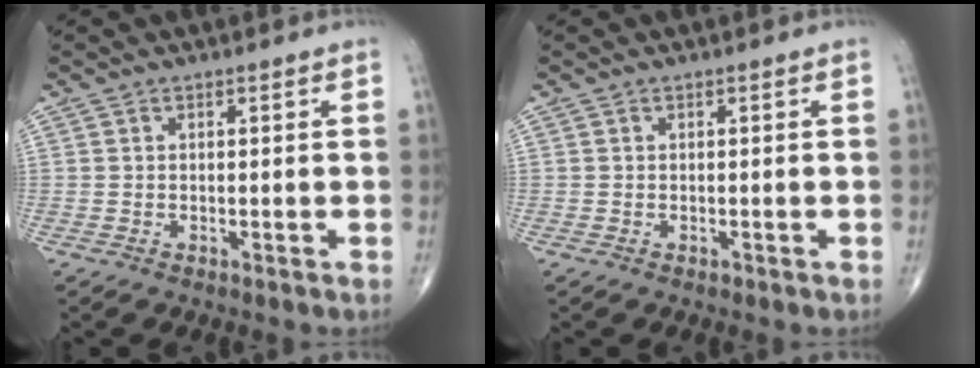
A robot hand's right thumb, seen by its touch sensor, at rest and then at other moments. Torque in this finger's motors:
{"motor_torque": [0.43, 0.19, -0.15, -0.37, 0.08]}